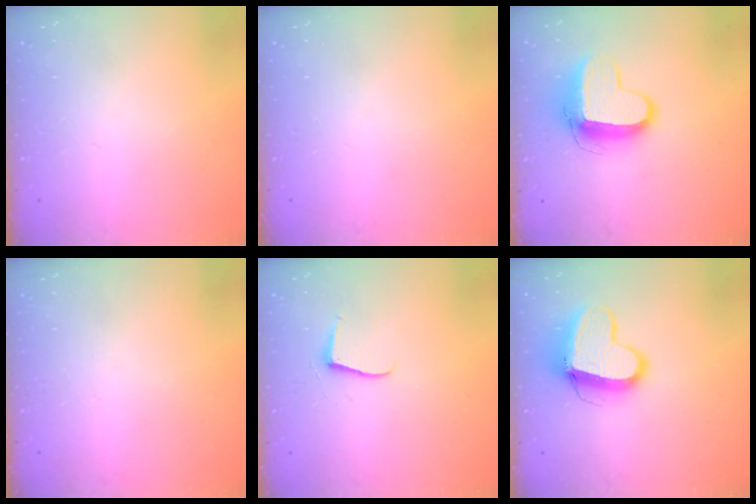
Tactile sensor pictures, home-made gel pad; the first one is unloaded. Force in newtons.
{"total": 0.0}
{"total": 11.1, "press": 11.0, "slide": 1.3}
{"total": 0.0}
{"total": 5.5, "press": 5.5, "slide": 0.6}
{"total": 11.7, "press": 11.6, "slide": 1.3}